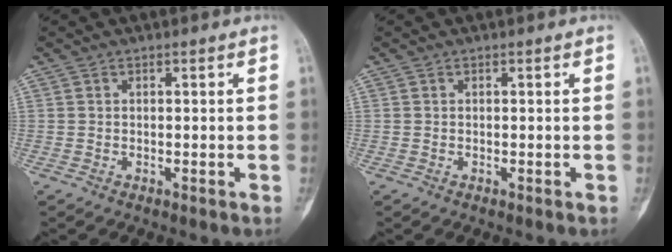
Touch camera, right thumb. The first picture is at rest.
{"total": 0.0}